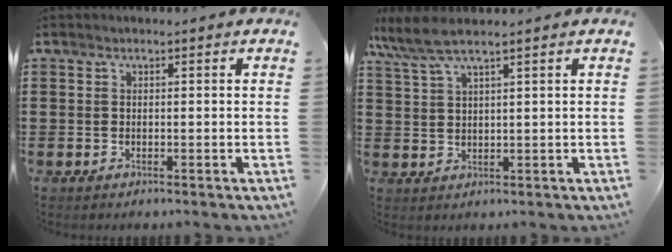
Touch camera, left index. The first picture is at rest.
{"total": 4.8, "force": [3.5, 0.5, 3.3], "torque": [-0.082, -0.006, 0.059]}